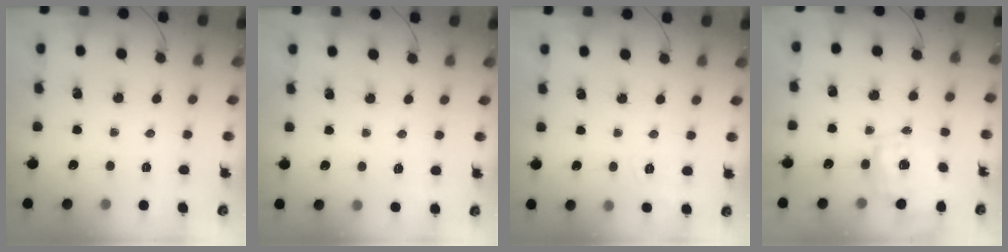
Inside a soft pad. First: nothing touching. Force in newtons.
{"total": 6.2, "press": 5.9, "slide": 2.0}
{"total": 3.1, "press": 2.4, "slide": 1.9}
{"total": 1.2, "press": 1.1, "slide": 0.5}